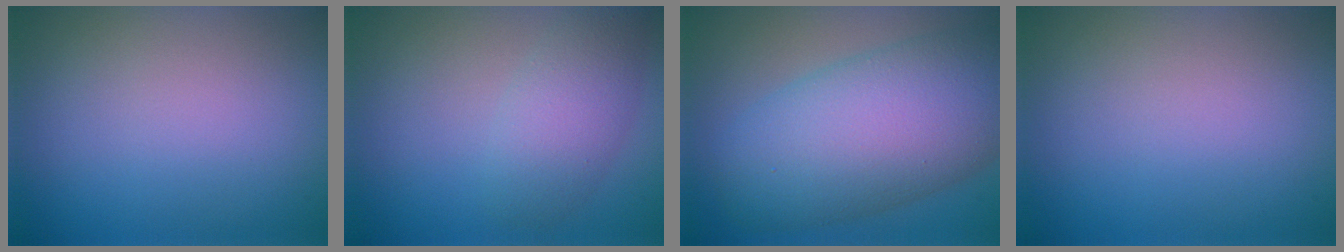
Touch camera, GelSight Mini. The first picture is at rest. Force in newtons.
{"total": 3.5, "press": 3.4, "slide": 0.2}
{"total": 11.1, "press": 11.1, "slide": 0.2}
{"total": 0.0}